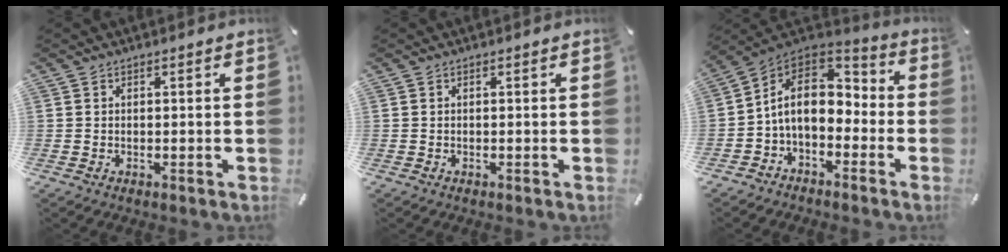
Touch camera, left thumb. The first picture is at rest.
{"total": 0.0}
{"total": 12.2, "force": [-0.8, 8.9, 8.2], "torque": [-0.157, 0.008, -0.016]}